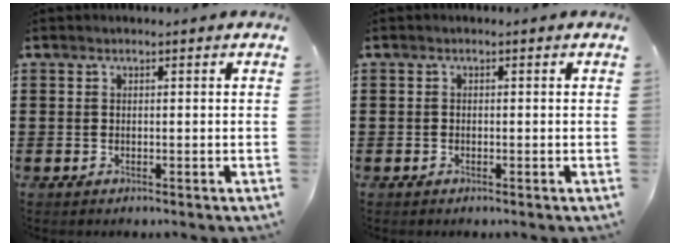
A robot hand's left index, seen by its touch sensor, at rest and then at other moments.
{"total": 0.6, "force": [-0.4, 0.4, 0.1], "torque": [-0.003, 0.001, -0.009]}